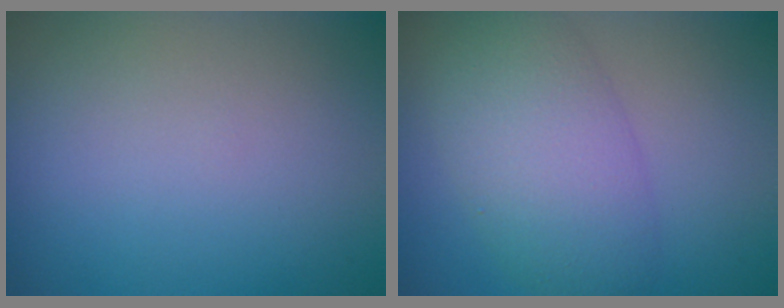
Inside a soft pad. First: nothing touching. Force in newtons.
{"total": 6.5, "press": 6.5, "slide": 0.1}